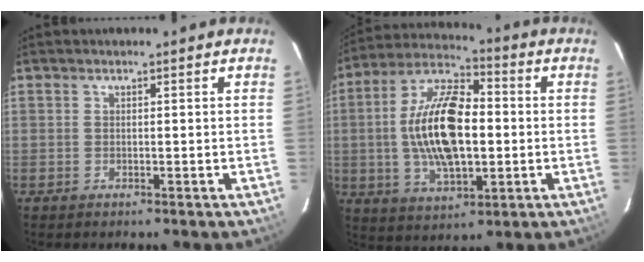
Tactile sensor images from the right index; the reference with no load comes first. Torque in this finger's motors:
{"motor_torque": [2.14, 0.00, 0.77, 0.21]}